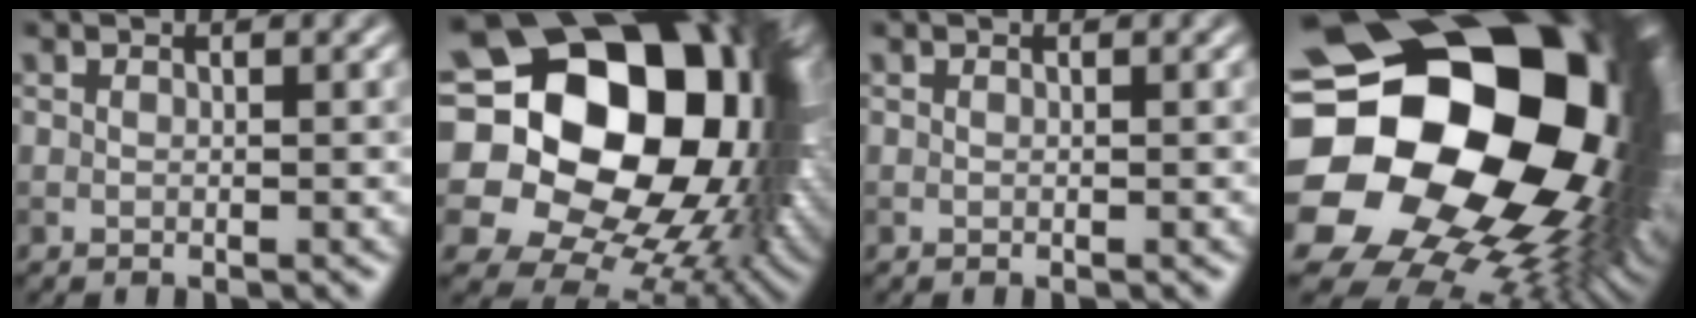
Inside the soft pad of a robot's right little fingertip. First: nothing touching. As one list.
[{"total": 24.0, "force": [3.7, 18.8, 14.4], "torque": [-0.258, 0.003, 0.041]}, {"total": 0.0}, {"total": 23.8, "force": [1.2, 18.4, 15.0], "torque": [-0.299, -0.055, 0.026]}]